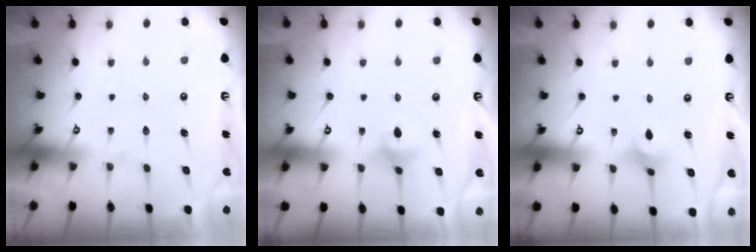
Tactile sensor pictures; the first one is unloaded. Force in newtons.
{"total": 4.8, "press": 4.7, "slide": 0.8}
{"total": 3.3, "press": 3.2, "slide": 0.7}